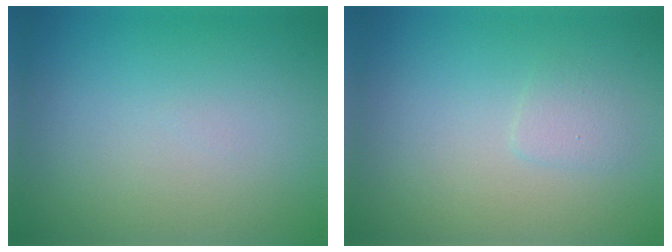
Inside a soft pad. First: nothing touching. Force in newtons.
{"total": 1.1, "press": 1.1, "slide": 0.1}